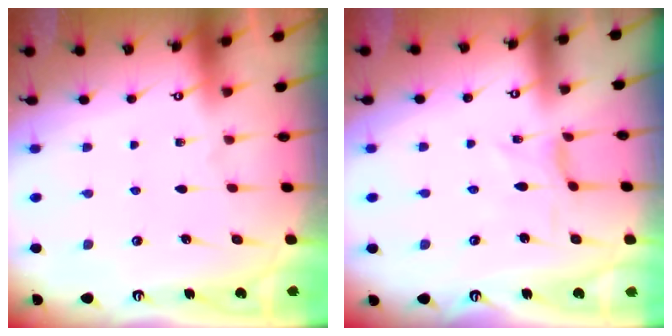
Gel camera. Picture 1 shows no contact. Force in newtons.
{"total": 0.9, "press": 0.9, "slide": 0.3}